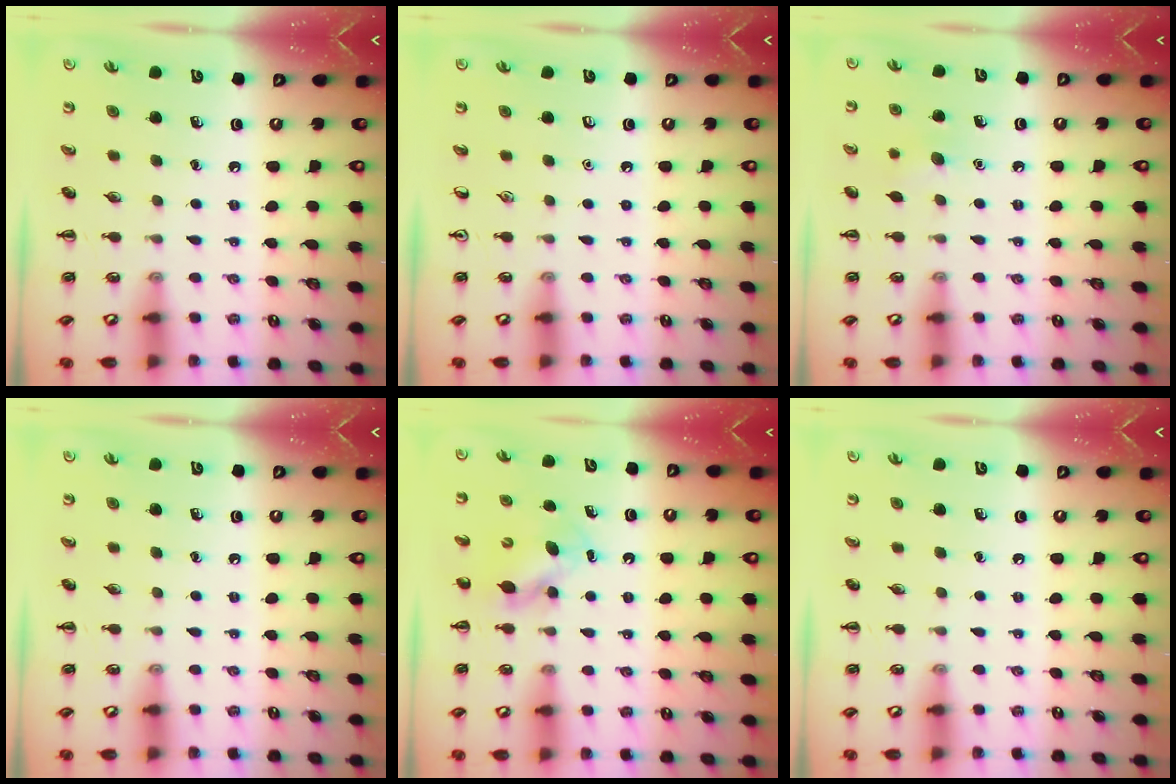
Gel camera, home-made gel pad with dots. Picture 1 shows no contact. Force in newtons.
{"total": 0.0}
{"total": 6.2, "press": 6.0, "slide": 1.5}
{"total": 0.0}
{"total": 5.0, "press": 5.0, "slide": 0.6}
{"total": 0.0}